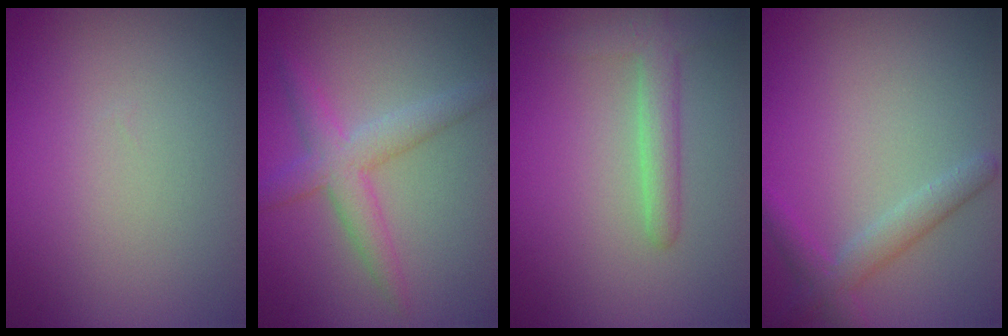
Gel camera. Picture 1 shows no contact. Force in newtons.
{"total": 3.4, "press": 3.4, "slide": 0.2}
{"total": 2.4, "press": 2.4, "slide": 0.3}
{"total": 2.5, "press": 2.5, "slide": 0.1}